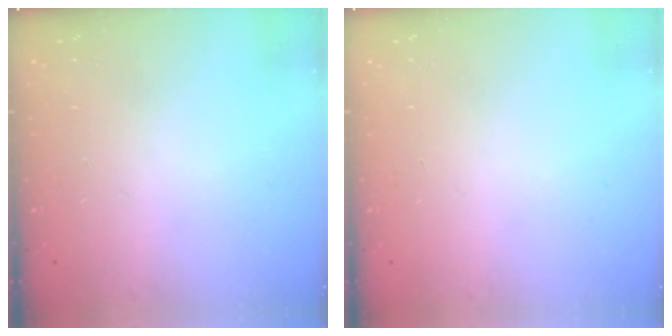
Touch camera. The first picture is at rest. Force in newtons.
{"total": 0.0}